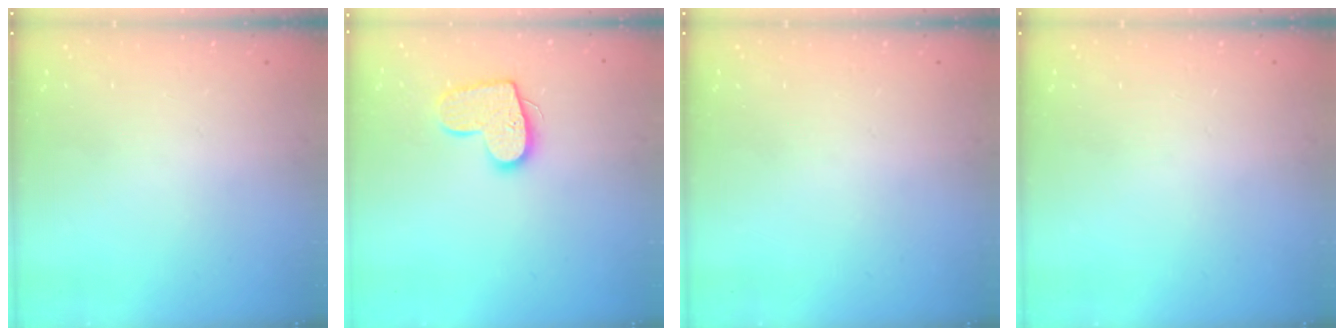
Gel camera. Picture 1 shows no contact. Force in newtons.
{"total": 13.0, "press": 13.0, "slide": 0.9}
{"total": 0.0}
{"total": 0.0}